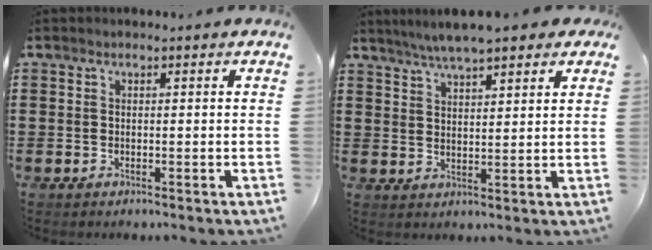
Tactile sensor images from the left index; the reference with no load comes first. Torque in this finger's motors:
{"motor_torque": [1.75, -0.39, 0.59, 0.21]}